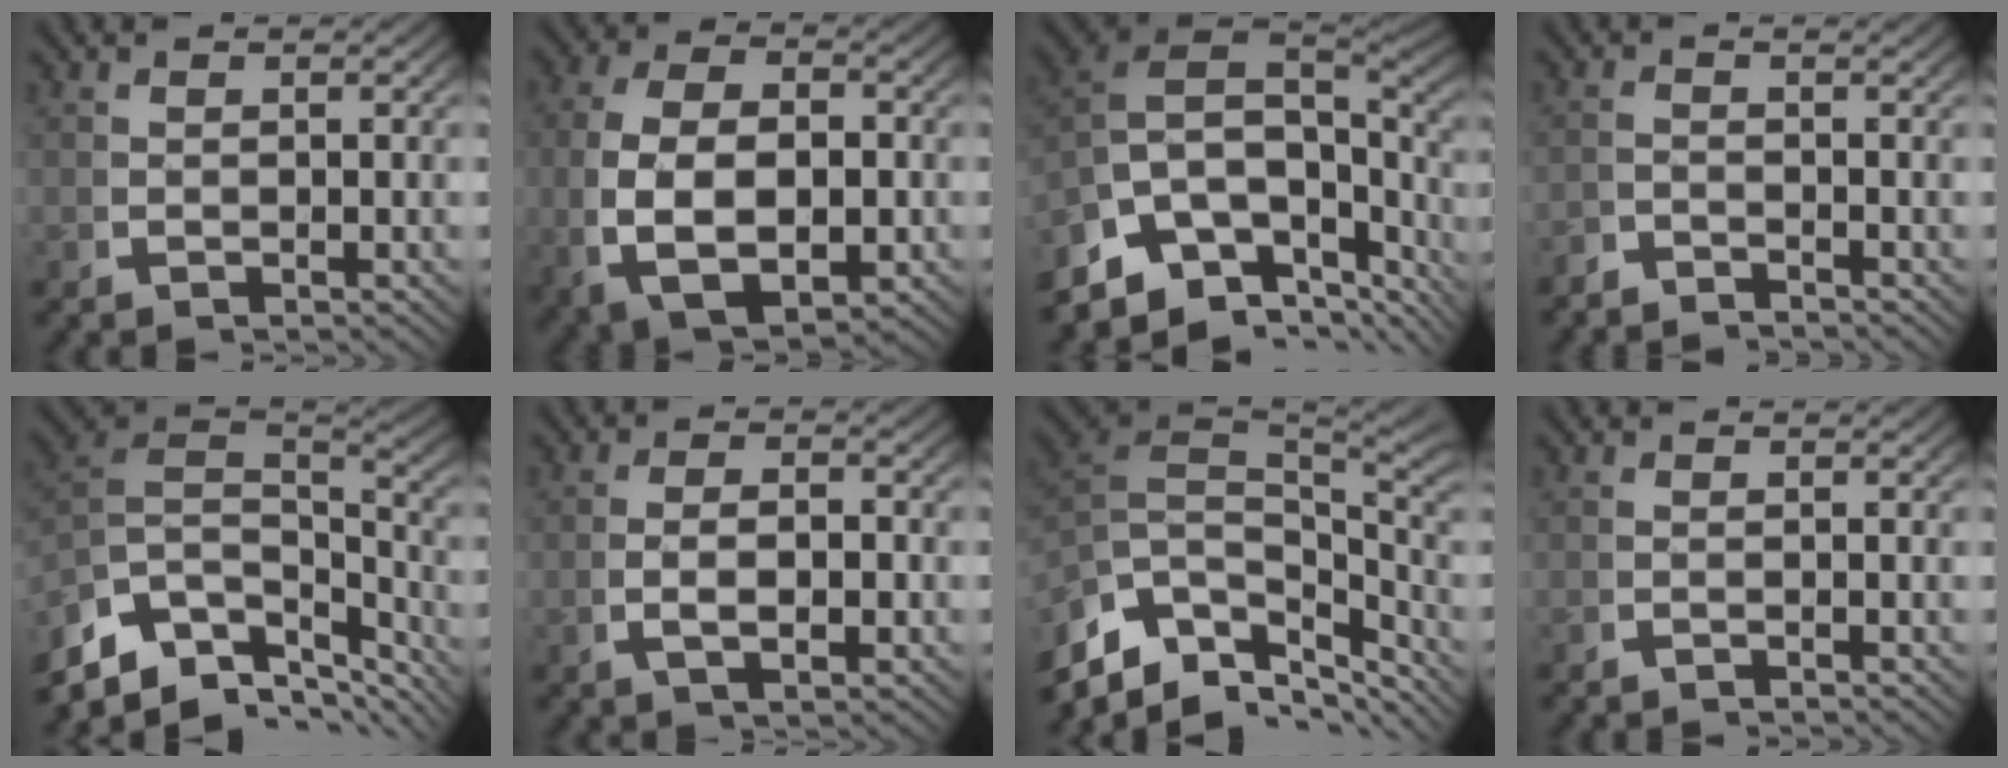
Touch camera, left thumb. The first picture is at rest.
{"total": 10.8, "force": [-1.5, 6.9, 8.2], "torque": [-0.196, -0.045, 0.008]}
{"total": 12.7, "force": [-1.8, 7.9, 9.8], "torque": [-0.219, -0.033, -0.001]}
{"total": 2.3, "force": [-2.1, -0.7, -0.3], "torque": [0.012, 0.000, -0.041]}
{"total": 10.2, "force": [-2.5, 6.5, 7.4], "torque": [-0.175, -0.040, -0.012]}
{"total": 2.8, "force": [-0.6, 0.9, 2.6], "torque": [-0.042, 0.005, -0.007]}
{"total": 9.9, "force": [-1.5, 6.4, 7.4], "torque": [-0.161, -0.036, -0.002]}
{"total": 1.1, "force": [-0.7, -0.9, -0.2], "torque": [0.008, 0.003, -0.010]}